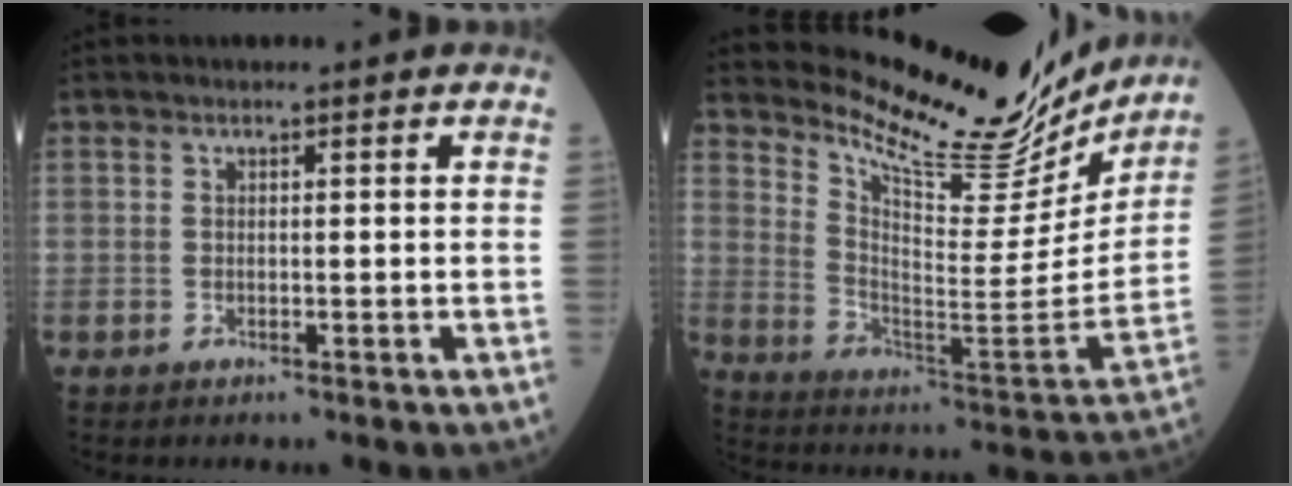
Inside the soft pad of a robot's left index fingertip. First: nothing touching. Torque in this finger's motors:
{"motor_torque": [1.03, -1.11, 0.34, 0.06]}